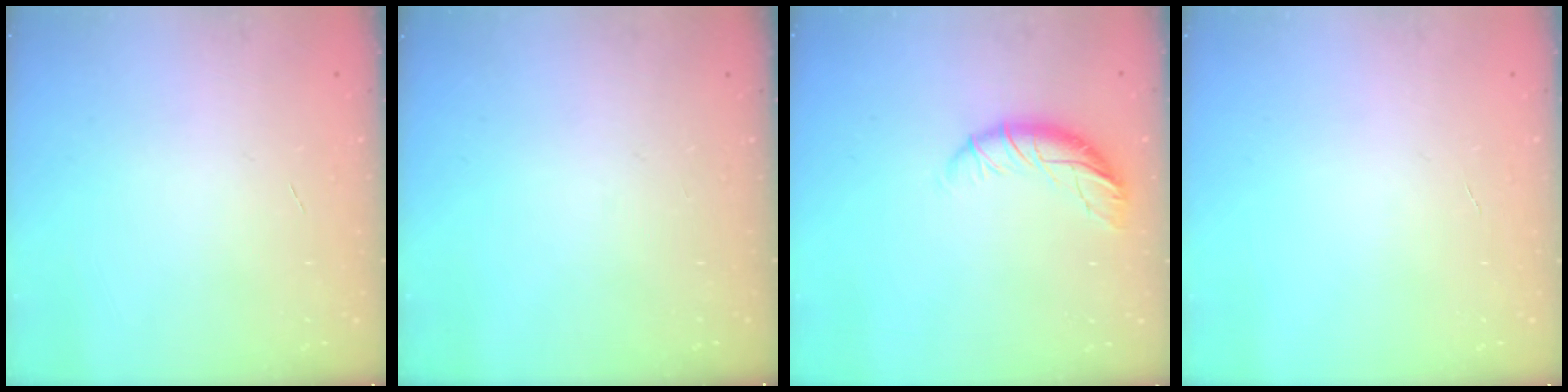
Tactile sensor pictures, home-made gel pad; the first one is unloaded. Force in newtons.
{"total": 0.0}
{"total": 9.7, "press": 9.6, "slide": 1.7}
{"total": 0.0}